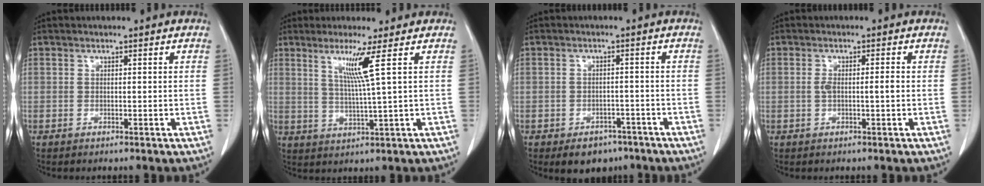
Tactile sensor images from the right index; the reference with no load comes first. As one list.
[{"total": 5.8, "force": [2.4, -2.1, 4.9], "torque": [-0.097, -0.013, 0.051]}, {"total": 5.3, "force": [-3.7, 3.4, 1.8], "torque": [-0.017, 0.006, -0.046]}, {"total": 2.3, "force": [-0.3, 0.3, 2.2], "torque": [-0.043, 0.002, -0.004]}]